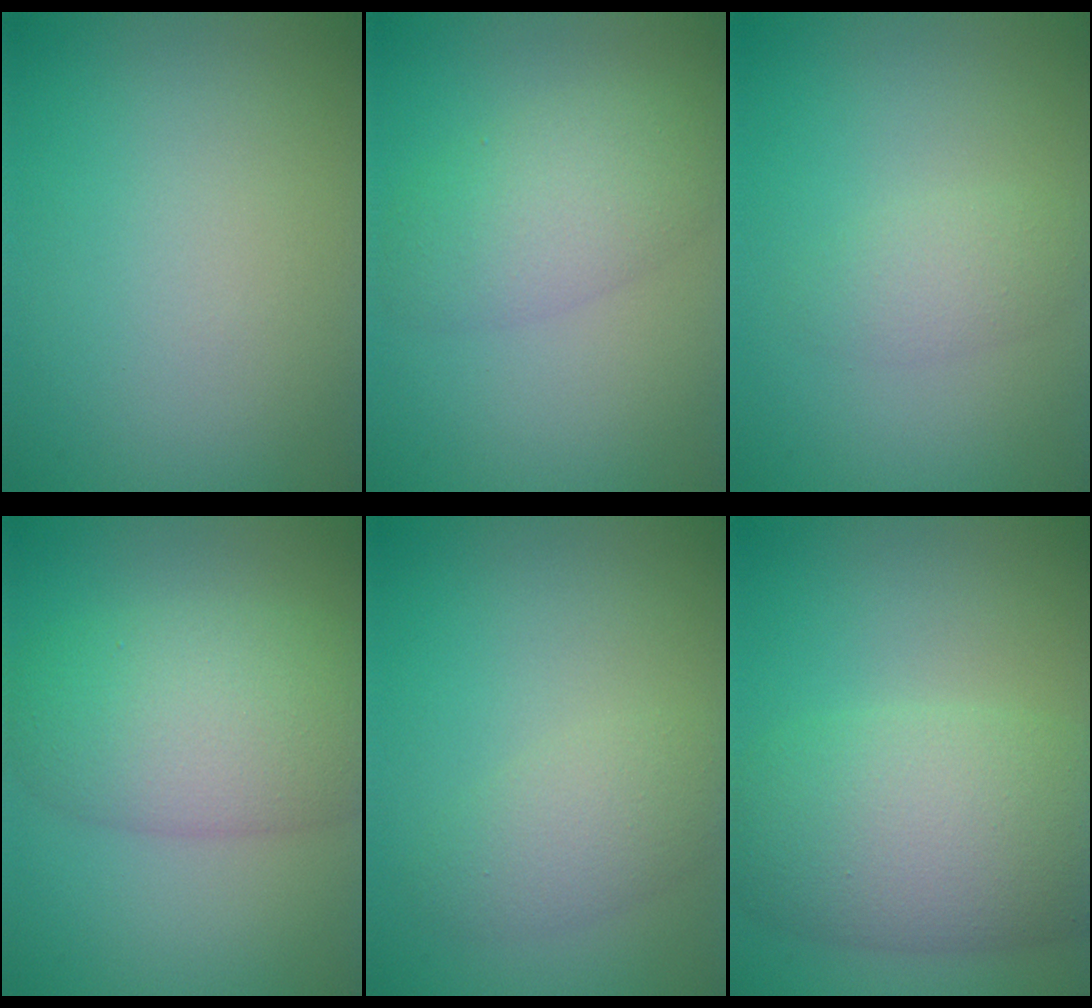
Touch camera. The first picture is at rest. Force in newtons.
{"total": 4.4, "press": 4.4, "slide": 0.1}
{"total": 1.8, "press": 1.8, "slide": 0.1}
{"total": 7.6, "press": 7.6, "slide": 0.2}
{"total": 2.9, "press": 2.9, "slide": 0.1}
{"total": 8.8, "press": 8.8, "slide": 0.3}